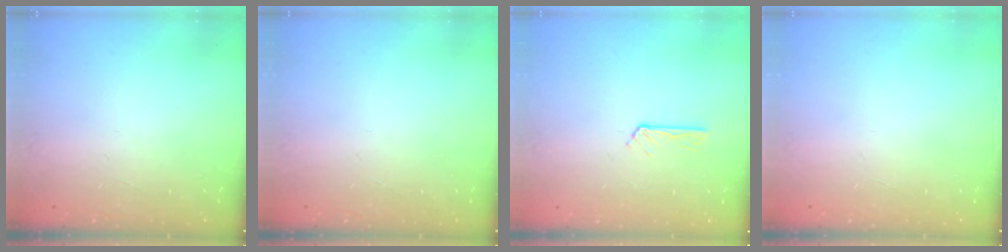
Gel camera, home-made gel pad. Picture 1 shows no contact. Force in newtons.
{"total": 0.0}
{"total": 2.6, "press": 2.6, "slide": 0.2}
{"total": 0.0}